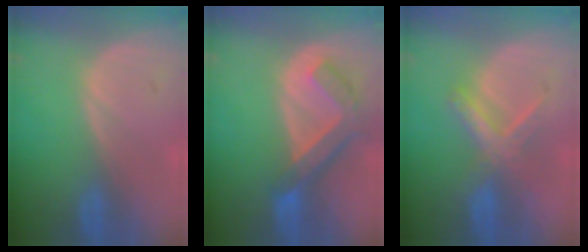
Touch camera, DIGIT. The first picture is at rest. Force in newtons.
{"total": 7.4, "press": 6.4, "slide": 3.6}
{"total": 5.6, "press": 5.6, "slide": 0.1}